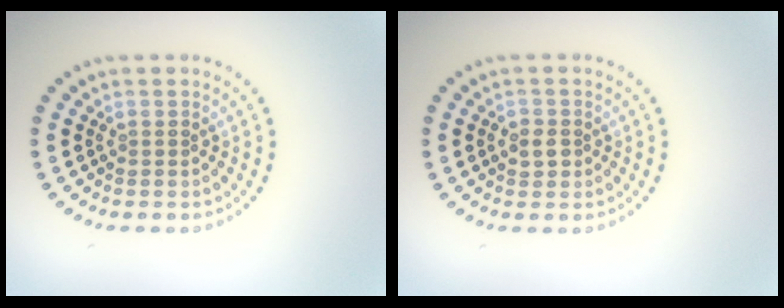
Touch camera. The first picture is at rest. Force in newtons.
{"total": 1.5, "press": 1.5, "slide": 0.3}